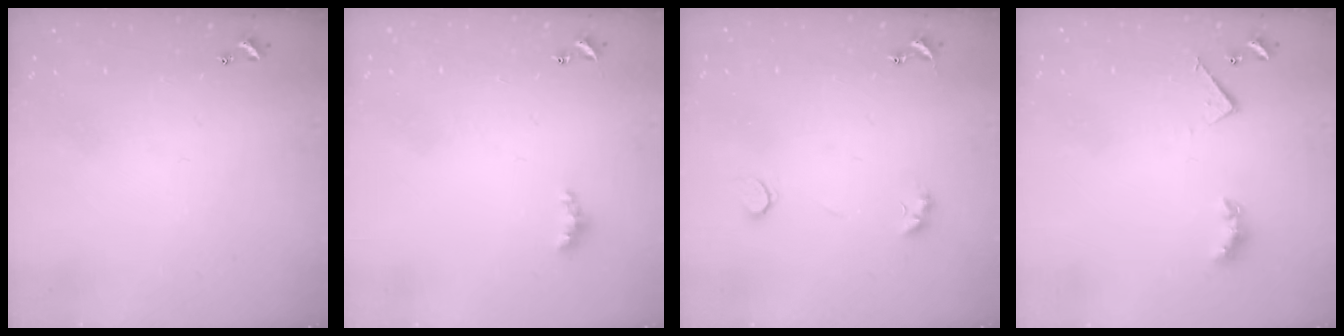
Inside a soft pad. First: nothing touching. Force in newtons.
{"total": 4.1, "press": 4.1, "slide": 0.4}
{"total": 3.7, "press": 3.4, "slide": 1.2}
{"total": 3.5, "press": 3.4, "slide": 0.7}